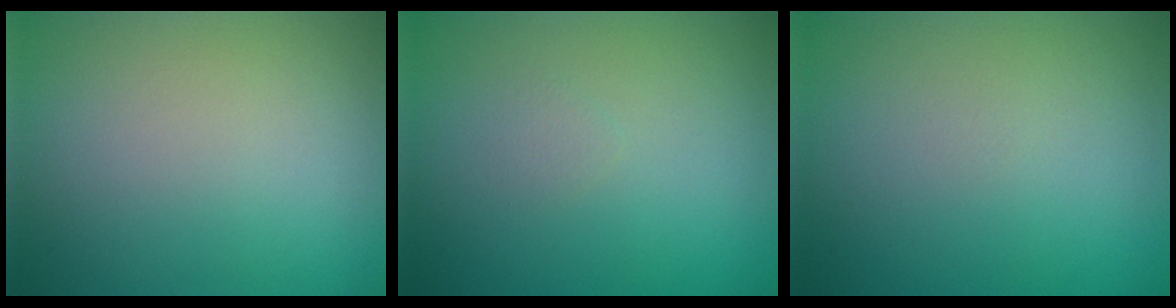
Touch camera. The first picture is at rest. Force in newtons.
{"total": 0.6, "press": 0.6, "slide": 0.1}
{"total": 0.0}